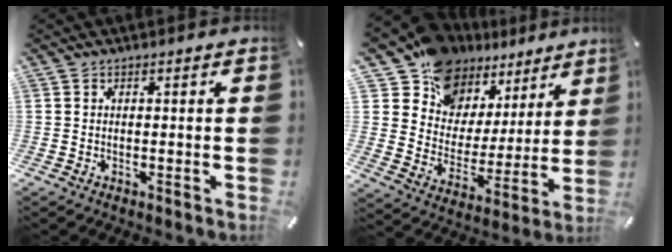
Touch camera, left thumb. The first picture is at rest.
{"total": 12.9, "force": [10.4, 7.6, 0.8], "torque": [-0.040, -0.103, 0.190]}